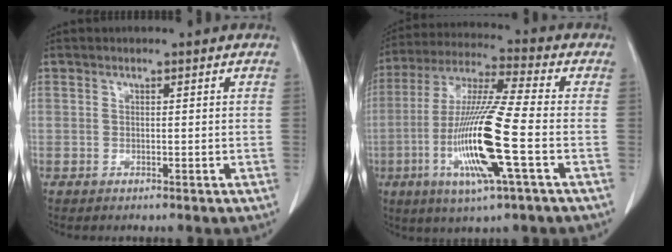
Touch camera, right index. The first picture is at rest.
{"total": 16.0, "force": [-4.3, 0.2, 15.4], "torque": [-0.318, -0.017, -0.086]}